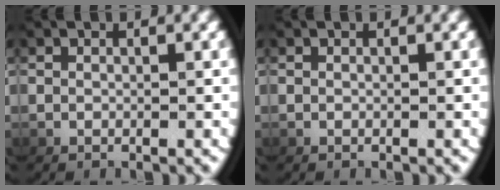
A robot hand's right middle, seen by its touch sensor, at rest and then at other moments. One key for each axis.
{"total": 0.0}